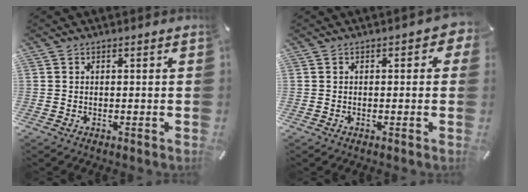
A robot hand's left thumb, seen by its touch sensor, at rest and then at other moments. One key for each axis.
{"total": 2.2, "fx": -0.1, "fy": 1.4, "fz": 1.8, "tx": -0.017, "ty": 0.001, "tz": -0.005}